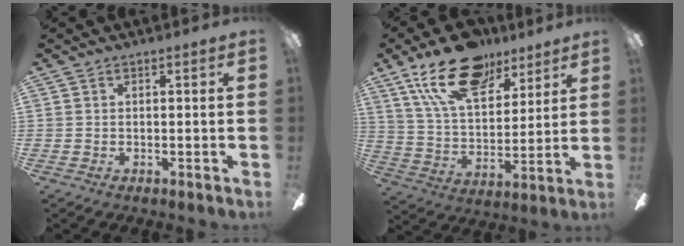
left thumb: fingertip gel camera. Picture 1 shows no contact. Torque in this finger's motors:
{"motor_torque": [0.65, -0.14, 1.65, -1.13, 0.15]}